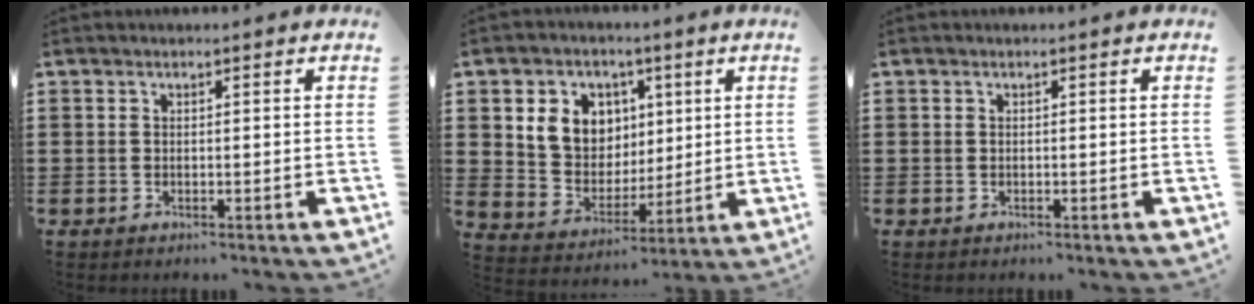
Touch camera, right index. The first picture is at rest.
{"total": 8.3, "force": [3.1, 7.3, 2.5], "torque": [-0.073, 0.007, 0.059]}
{"total": 0.0}